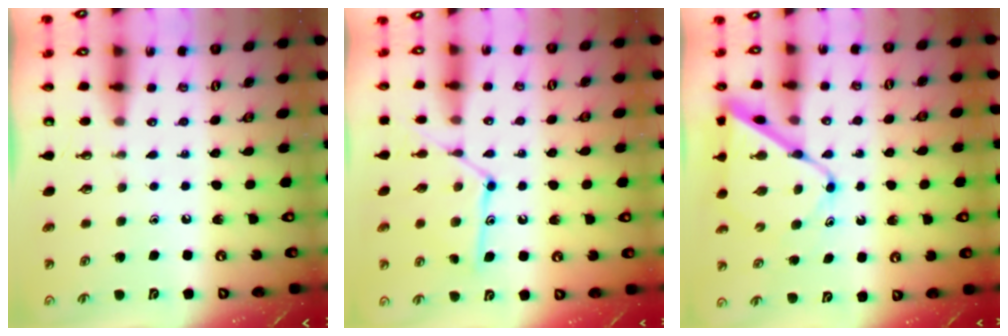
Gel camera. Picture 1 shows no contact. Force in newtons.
{"total": 12.5, "press": 12.5, "slide": 0.5}
{"total": 12.1, "press": 12.0, "slide": 1.0}